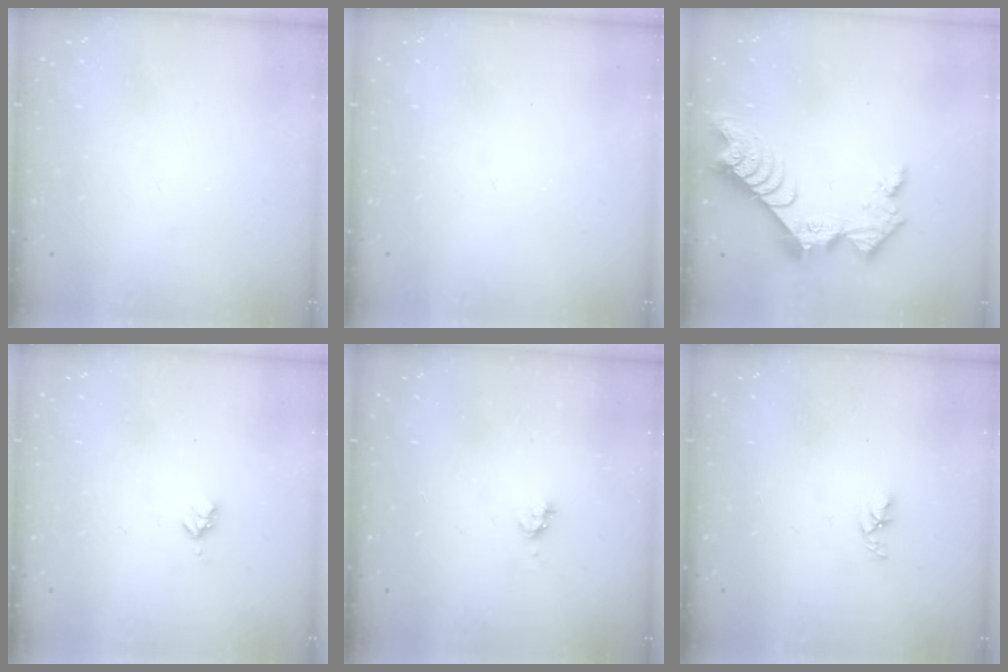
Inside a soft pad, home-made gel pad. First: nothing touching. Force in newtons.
{"total": 0.0}
{"total": 12.5, "press": 12.5, "slide": 1.2}
{"total": 2.7, "press": 2.6, "slide": 0.5}
{"total": 2.6, "press": 2.6, "slide": 0.4}
{"total": 2.7, "press": 2.7, "slide": 0.5}